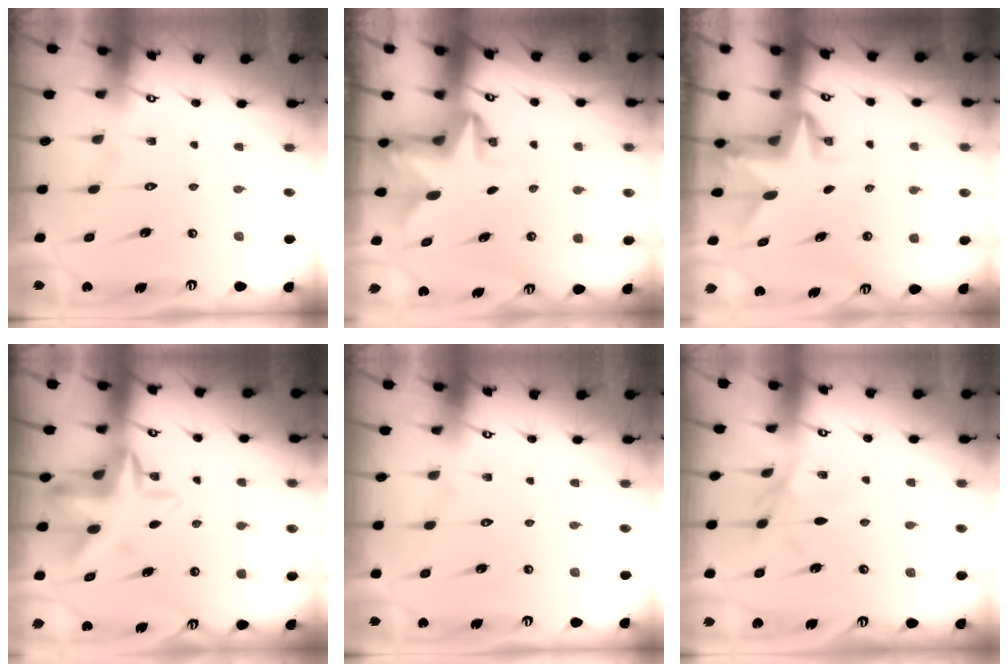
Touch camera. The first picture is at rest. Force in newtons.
{"total": 2.8, "press": 2.8, "slide": 0.5}
{"total": 2.9, "press": 2.9, "slide": 0.2}
{"total": 9.2, "press": 8.8, "slide": 2.6}
{"total": 0.0}
{"total": 2.3, "press": 2.3, "slide": 0.5}